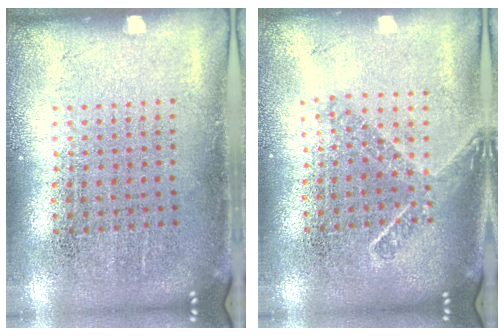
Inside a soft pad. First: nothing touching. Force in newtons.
{"total": 1.7, "press": 1.3, "slide": 1.1}